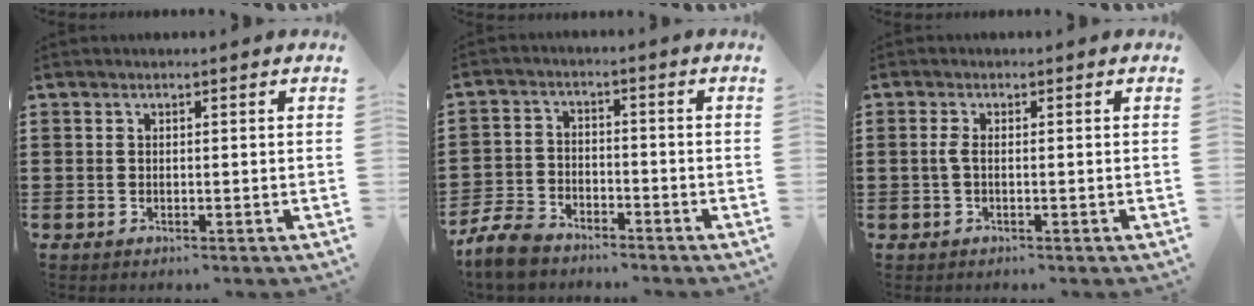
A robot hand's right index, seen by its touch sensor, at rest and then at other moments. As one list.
[{"total": 5.1, "force": [-4.6, 1.4, 1.5], "torque": [-0.056, 0.001, -0.099]}, {"total": 1.6, "force": [-0.4, 0.4, 1.5], "torque": [-0.044, -0.006, -0.011]}]